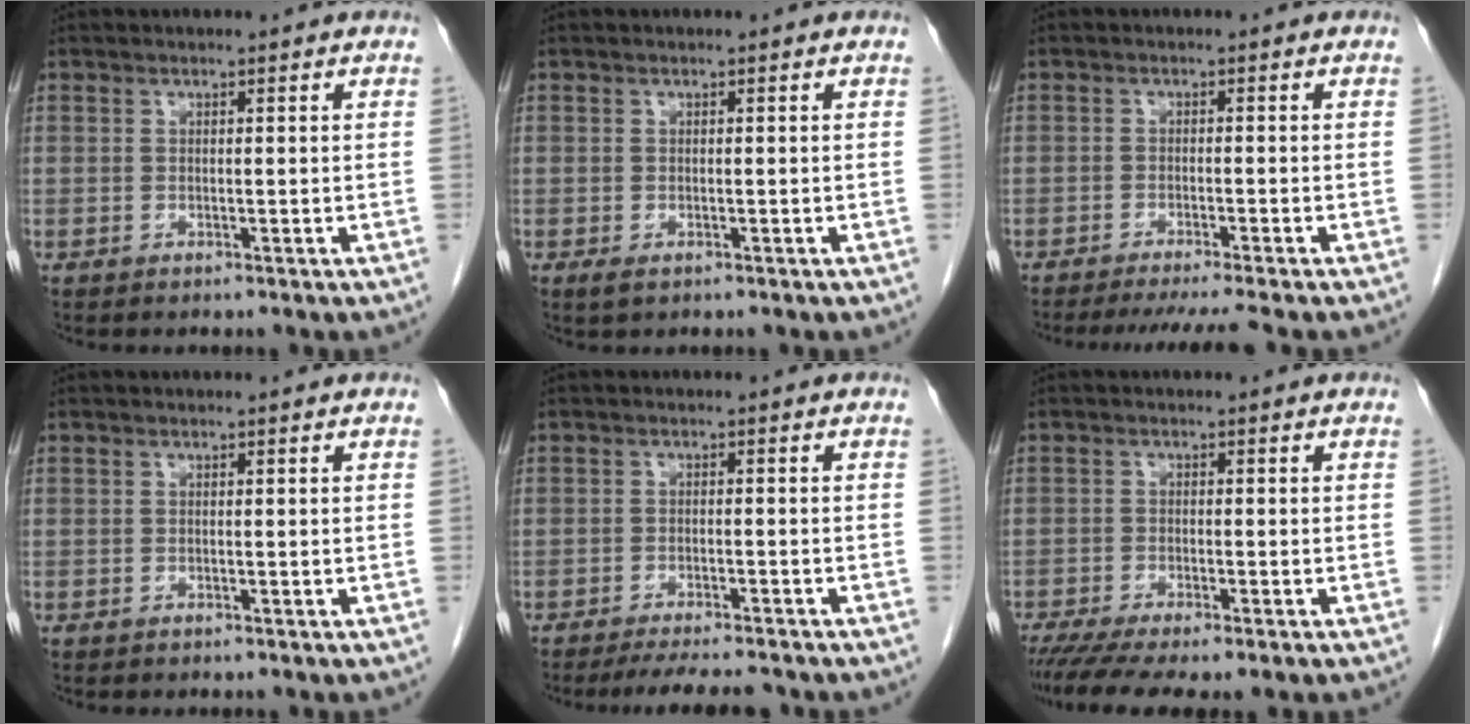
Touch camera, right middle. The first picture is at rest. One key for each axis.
{"total": 1.3, "fx": -0.7, "fy": 0.6, "fz": 0.9, "tx": -0.016, "ty": -0.002, "tz": -0.006}
{"total": 8.3, "fx": -7.2, "fy": -1.2, "fz": 3.8, "tx": -0.032, "ty": -0.022, "tz": -0.106}
{"total": 0.0}
{"total": 8.2, "fx": -7.4, "fy": 0.8, "fz": 3.5, "tx": -0.047, "ty": -0.014, "tz": -0.107}
{"total": 8.4, "fx": -6.6, "fy": 0.8, "fz": 5.1, "tx": -0.075, "ty": -0.015, "tz": -0.102}